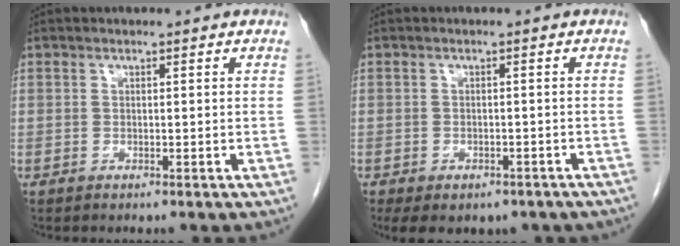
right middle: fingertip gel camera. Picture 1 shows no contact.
{"total": 10.4, "force": [-7.4, 5.6, 4.8], "torque": [-0.081, -0.001, -0.081]}